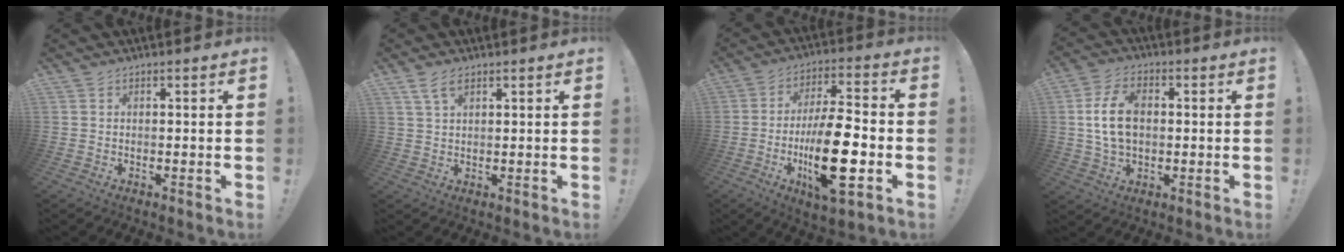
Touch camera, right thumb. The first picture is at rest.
{"total": 4.5, "force": [2.6, 1.9, 3.1], "torque": [-0.066, -0.003, 0.050]}
{"total": 19.6, "force": [-4.8, 6.4, 18.0], "torque": [-0.321, 0.010, -0.075]}
{"total": 11.8, "force": [0.7, 7.8, 8.8], "torque": [-0.160, 0.004, 0.012]}